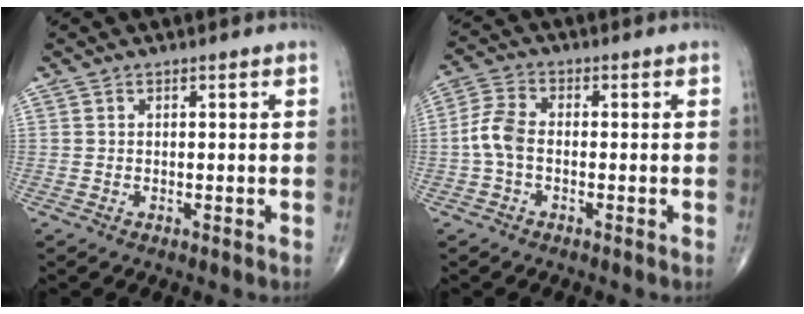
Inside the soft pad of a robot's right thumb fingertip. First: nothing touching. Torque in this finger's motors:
{"motor_torque": [-0.17, 0.19, 1.11, -0.08, 0.07]}